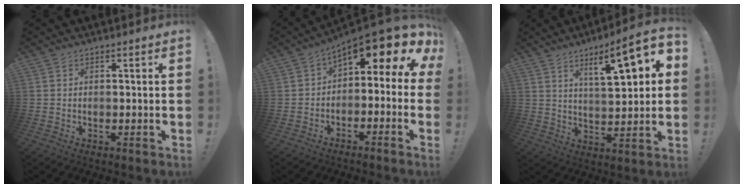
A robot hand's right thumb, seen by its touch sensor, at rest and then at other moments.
{"total": 8.1, "force": [3.9, 2.7, 6.5], "torque": [-0.079, -0.053, 0.053]}
{"total": 14.4, "force": [6.5, 3.7, 12.3], "torque": [-0.179, -0.030, 0.095]}